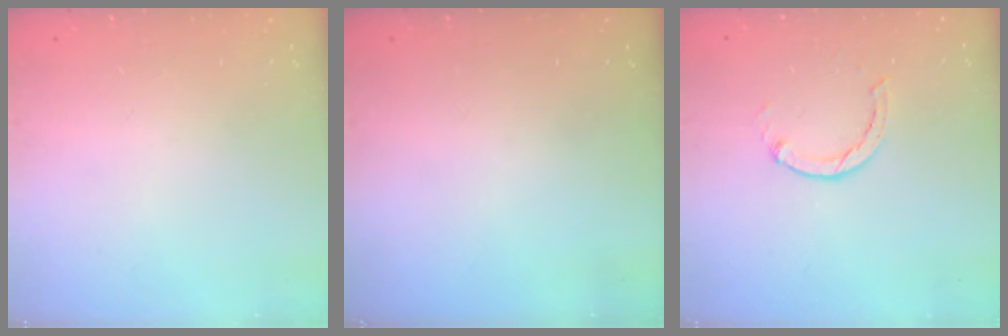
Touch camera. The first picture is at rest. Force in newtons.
{"total": 0.0}
{"total": 0.0}